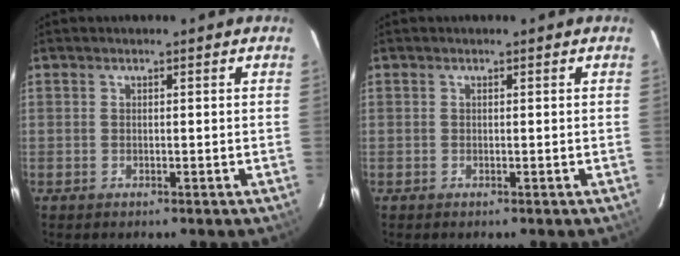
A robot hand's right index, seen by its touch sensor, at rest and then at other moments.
{"total": 0.0}